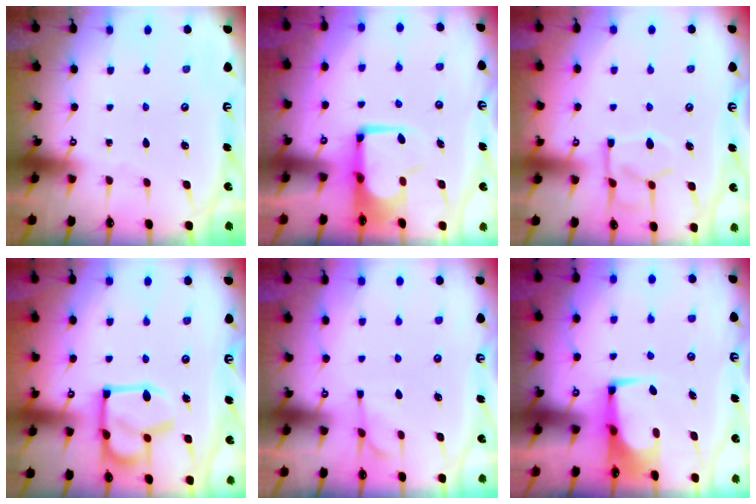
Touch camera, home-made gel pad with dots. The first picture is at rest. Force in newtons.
{"total": 5.2, "press": 5.0, "slide": 1.4}
{"total": 11.8, "press": 11.8, "slide": 1.2}
{"total": 15.8, "press": 15.7, "slide": 1.4}
{"total": 5.6, "press": 5.4, "slide": 1.4}
{"total": 0.0}